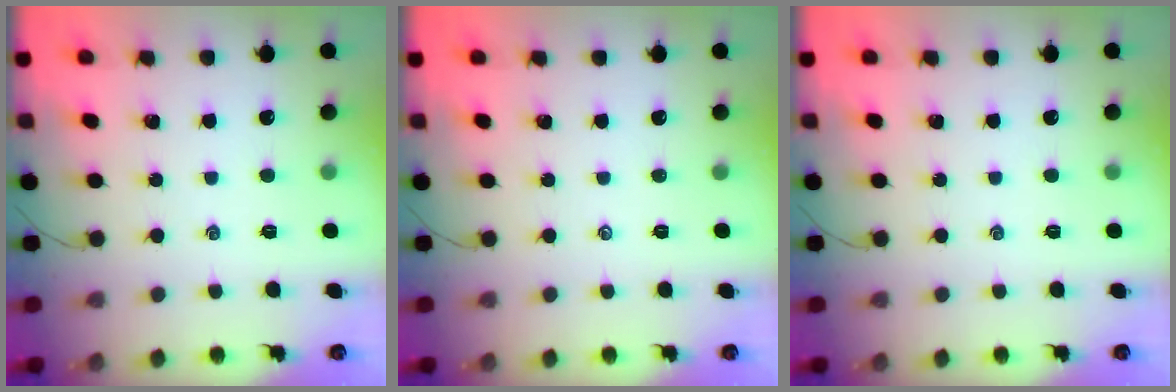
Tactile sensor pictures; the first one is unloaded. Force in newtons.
{"total": 0.0}
{"total": 0.0}